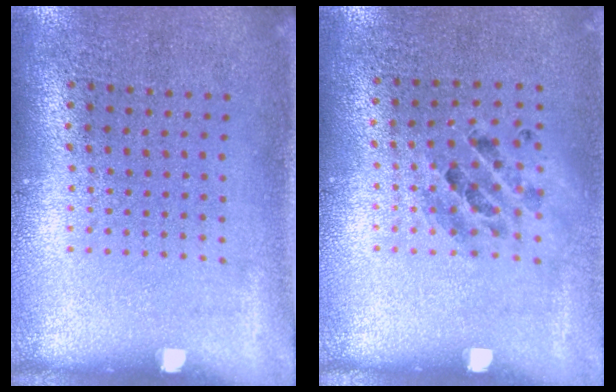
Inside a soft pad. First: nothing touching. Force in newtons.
{"total": 0.9, "press": 0.9, "slide": 0.3}